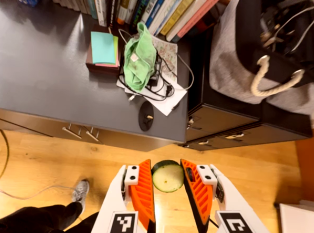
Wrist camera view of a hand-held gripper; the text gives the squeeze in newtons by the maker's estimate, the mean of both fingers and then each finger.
{"total": 6.7, "left": 7.5, "right": 5.9}